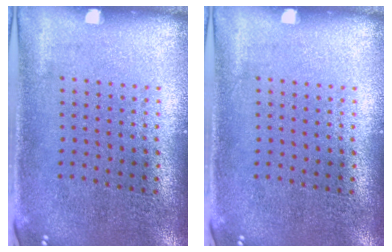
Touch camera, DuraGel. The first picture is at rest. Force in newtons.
{"total": 0.0}